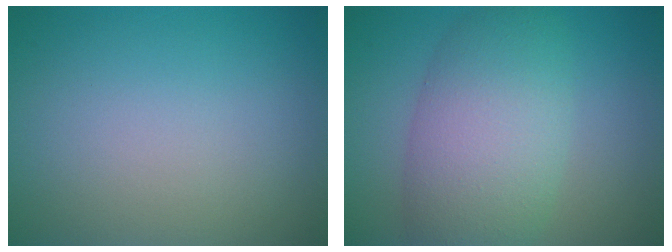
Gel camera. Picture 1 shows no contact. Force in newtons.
{"total": 7.7, "press": 7.7, "slide": 0.2}